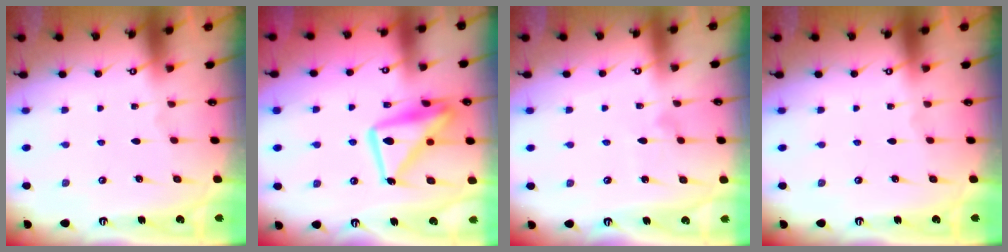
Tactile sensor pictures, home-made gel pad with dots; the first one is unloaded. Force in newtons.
{"total": 15.8, "press": 15.8, "slide": 1.5}
{"total": 5.2, "press": 5.2, "slide": 0.3}
{"total": 0.0}